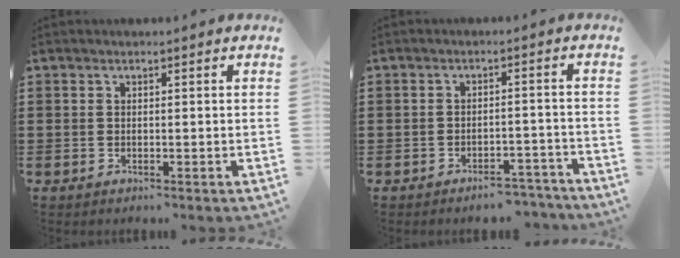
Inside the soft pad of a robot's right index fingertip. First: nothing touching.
{"total": 3.7, "force": [-3.7, 0.5, 0.3], "torque": [-0.008, 0.005, -0.075]}